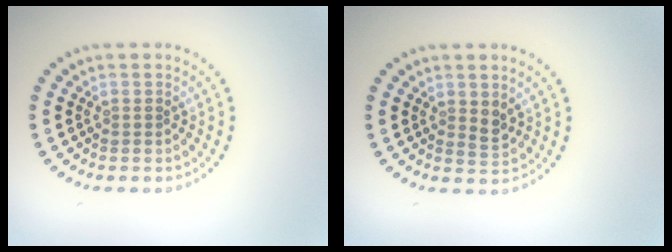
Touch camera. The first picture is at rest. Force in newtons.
{"total": 1.2, "press": 1.0, "slide": 0.5}